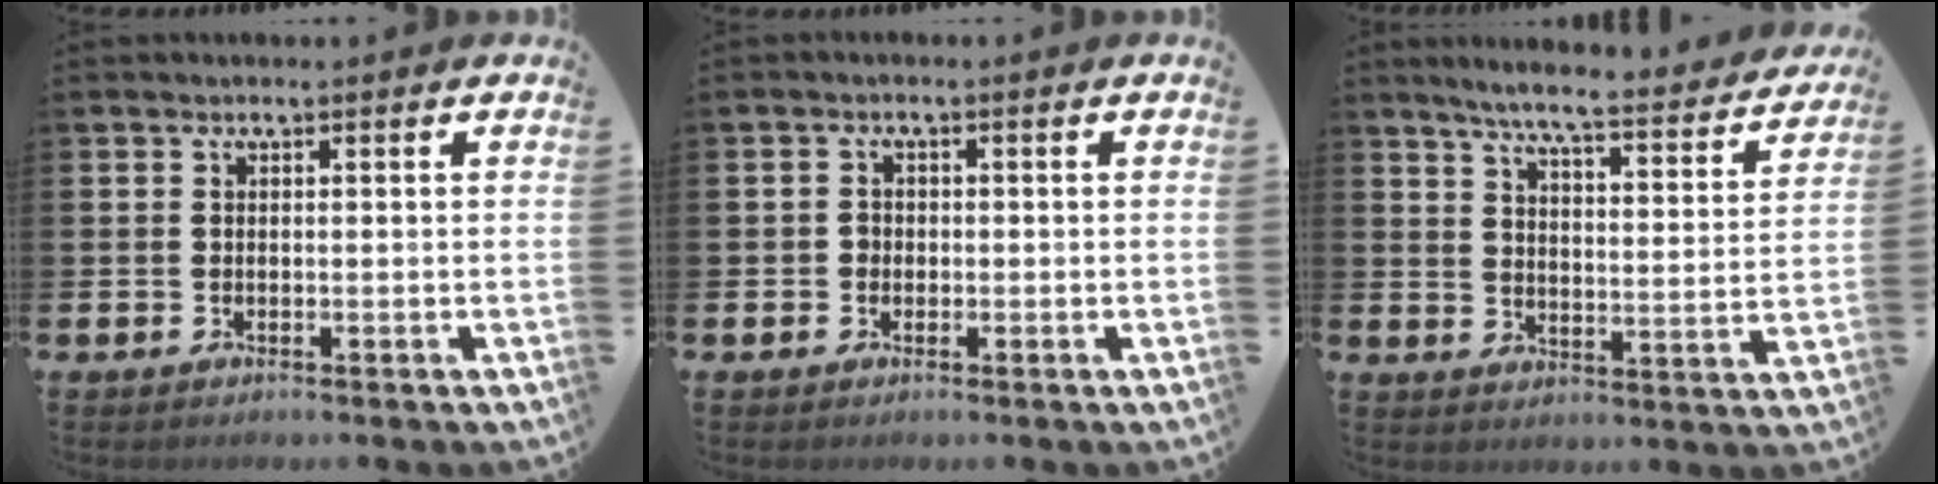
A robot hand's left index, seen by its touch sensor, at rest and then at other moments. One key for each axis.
{"total": 1.2, "fx": -0.3, "fy": 1.2, "fz": 0.3, "tx": 0.003, "ty": 0.002, "tz": -0.011}
{"total": 6.3, "fx": 5.7, "fy": -0.1, "fz": 2.7, "tx": -0.069, "ty": -0.047, "tz": 0.090}